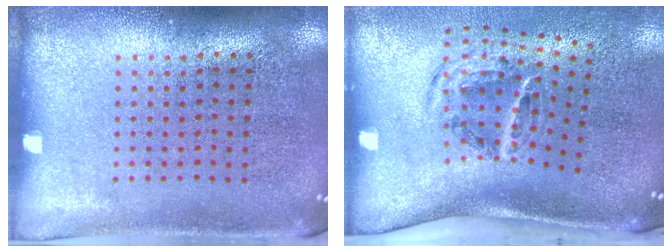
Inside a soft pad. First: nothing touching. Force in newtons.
{"total": 2.0, "press": 1.2, "slide": 1.6}